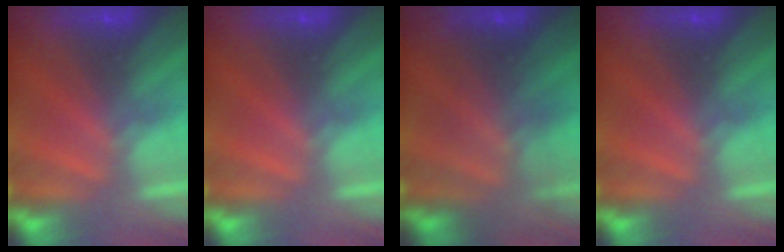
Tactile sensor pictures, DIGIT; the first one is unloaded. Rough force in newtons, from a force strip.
{"total": 0.0}
{"total": 7.2}
{"total": 0.0}